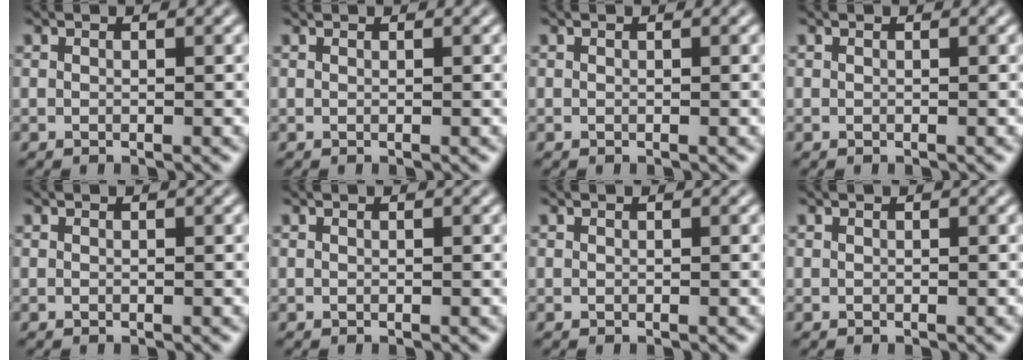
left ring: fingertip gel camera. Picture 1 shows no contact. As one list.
[{"total": 0.9, "force": [0.7, 0.3, 0.4], "torque": [-0.002, 0.007, -0.001]}, {"total": 0.0}, {"total": 0.0}, {"total": 0.0}, {"total": 0.0}, {"total": 0.0}, {"total": 0.0}]